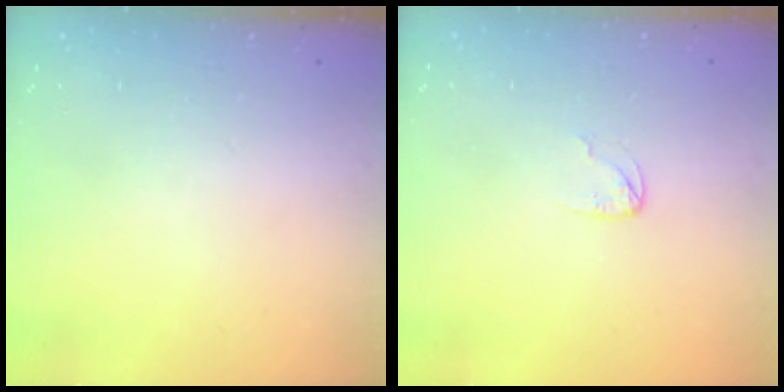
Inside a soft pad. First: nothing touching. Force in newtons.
{"total": 3.5, "press": 3.5, "slide": 0.4}